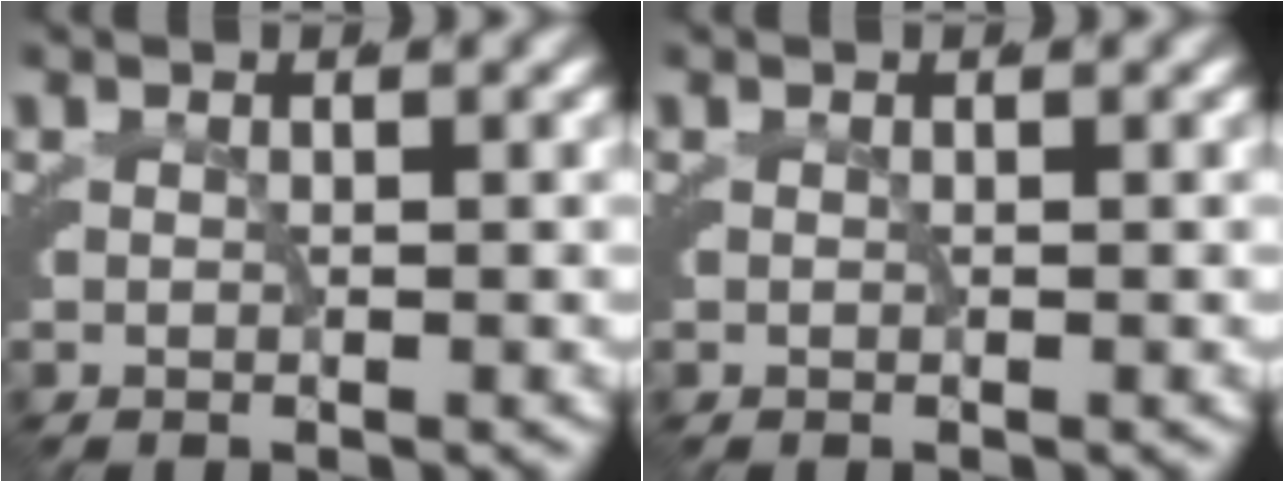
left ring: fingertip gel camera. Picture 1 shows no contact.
{"total": 0.0}